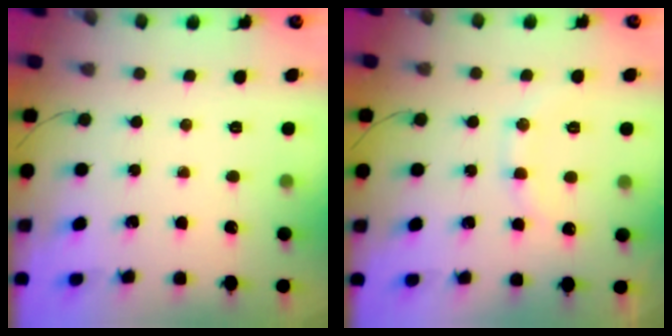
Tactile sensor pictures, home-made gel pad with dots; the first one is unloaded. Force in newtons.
{"total": 10.3, "press": 10.2, "slide": 1.1}